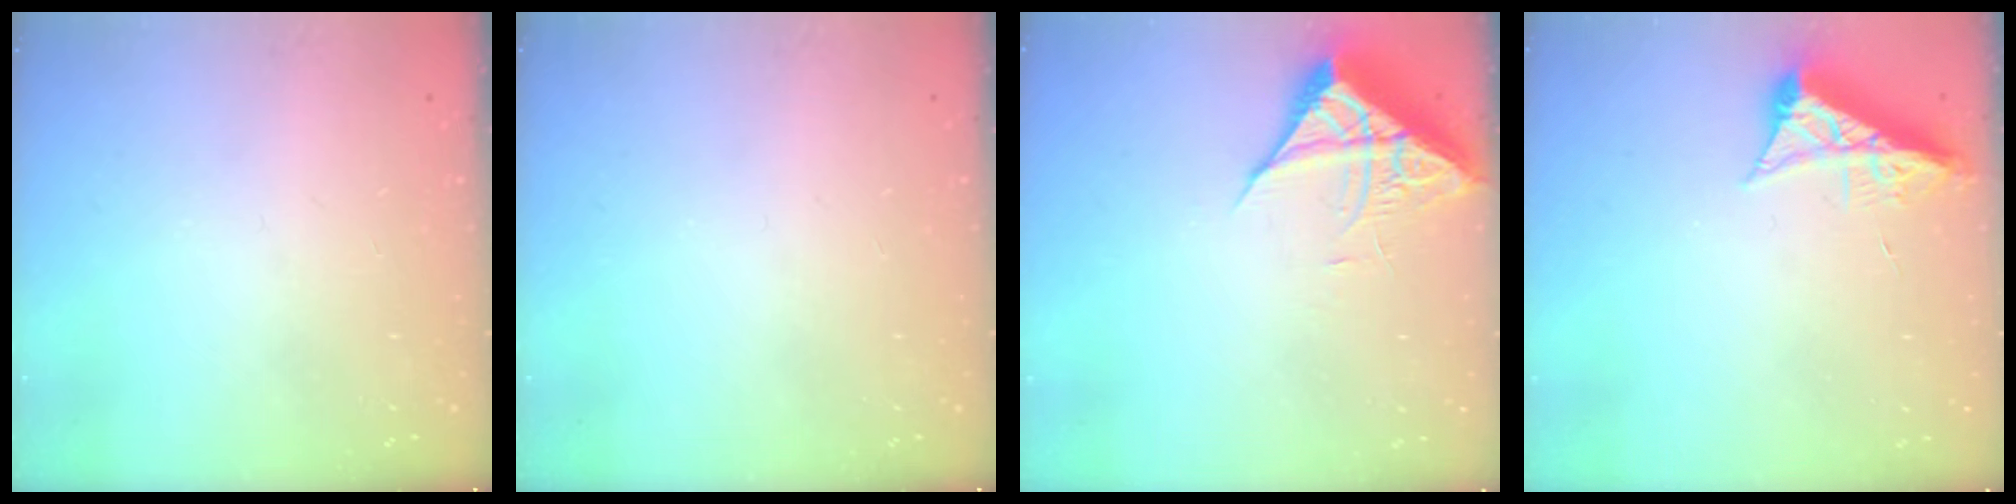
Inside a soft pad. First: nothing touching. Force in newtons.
{"total": 0.0}
{"total": 7.3, "press": 7.2, "slide": 0.3}
{"total": 7.7, "press": 7.6, "slide": 1.0}